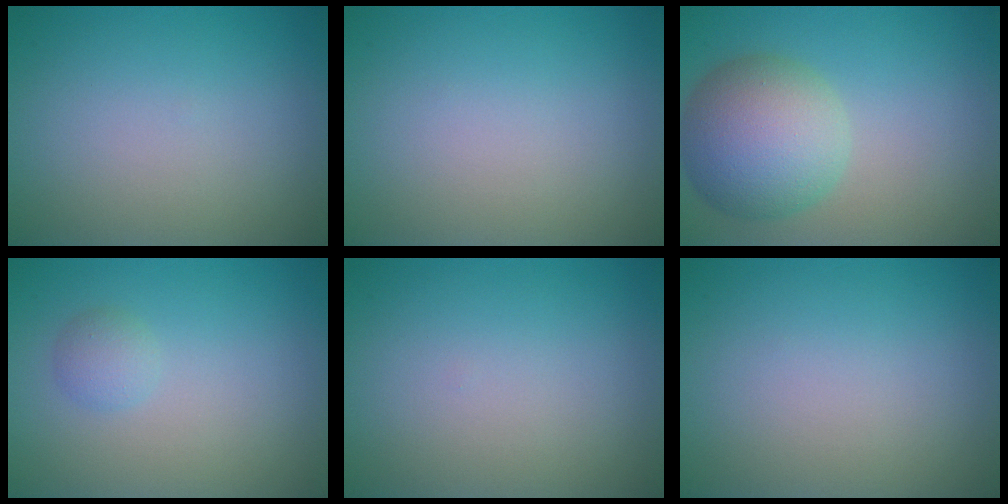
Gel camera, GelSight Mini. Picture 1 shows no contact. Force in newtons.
{"total": 0.0}
{"total": 7.7, "press": 7.7, "slide": 0.3}
{"total": 1.3, "press": 1.3, "slide": 0.0}
{"total": 0.0}
{"total": 0.0}